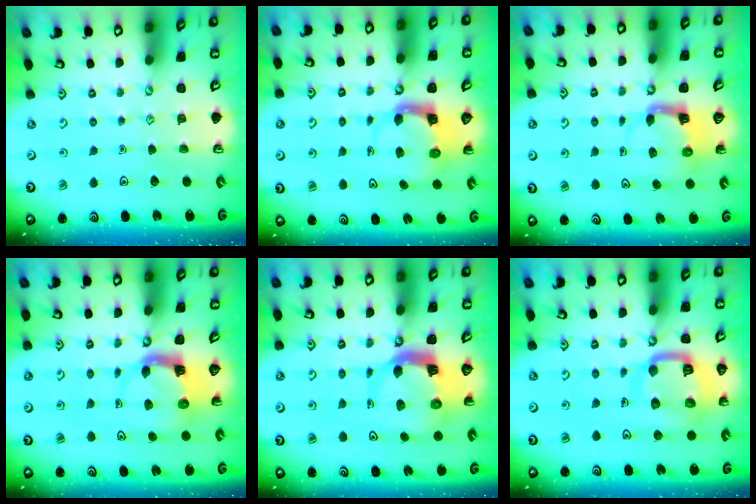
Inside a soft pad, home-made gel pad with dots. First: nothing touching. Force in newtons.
{"total": 3.7, "press": 3.7, "slide": 0.5}
{"total": 3.9, "press": 3.8, "slide": 0.7}
{"total": 3.8, "press": 3.8, "slide": 0.6}
{"total": 7.1, "press": 7.1, "slide": 1.0}
{"total": 12.5, "press": 12.4, "slide": 1.5}